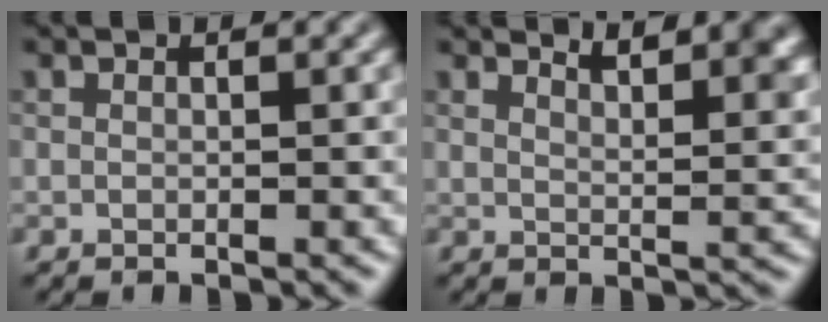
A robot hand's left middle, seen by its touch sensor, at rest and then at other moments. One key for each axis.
{"total": 6.1, "fx": 4.7, "fy": 1.9, "fz": 3.3, "tx": -0.023, "ty": 0.016, "tz": 0.055}